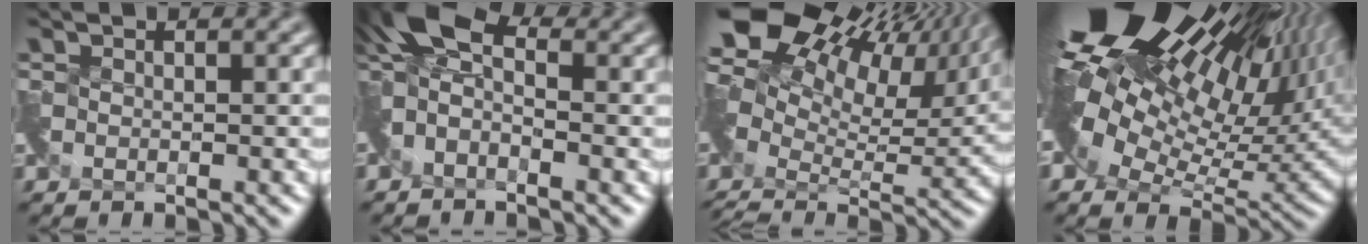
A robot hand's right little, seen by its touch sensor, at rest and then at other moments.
{"total": 4.4, "force": [-0.1, 2.6, 3.5], "torque": [-0.070, 0.021, -0.015]}
{"total": 14.3, "force": [5.4, 8.3, 10.4], "torque": [-0.187, 0.023, 0.108]}
{"total": 18.2, "force": [8.5, 8.4, 13.7], "torque": [-0.214, 0.039, 0.155]}